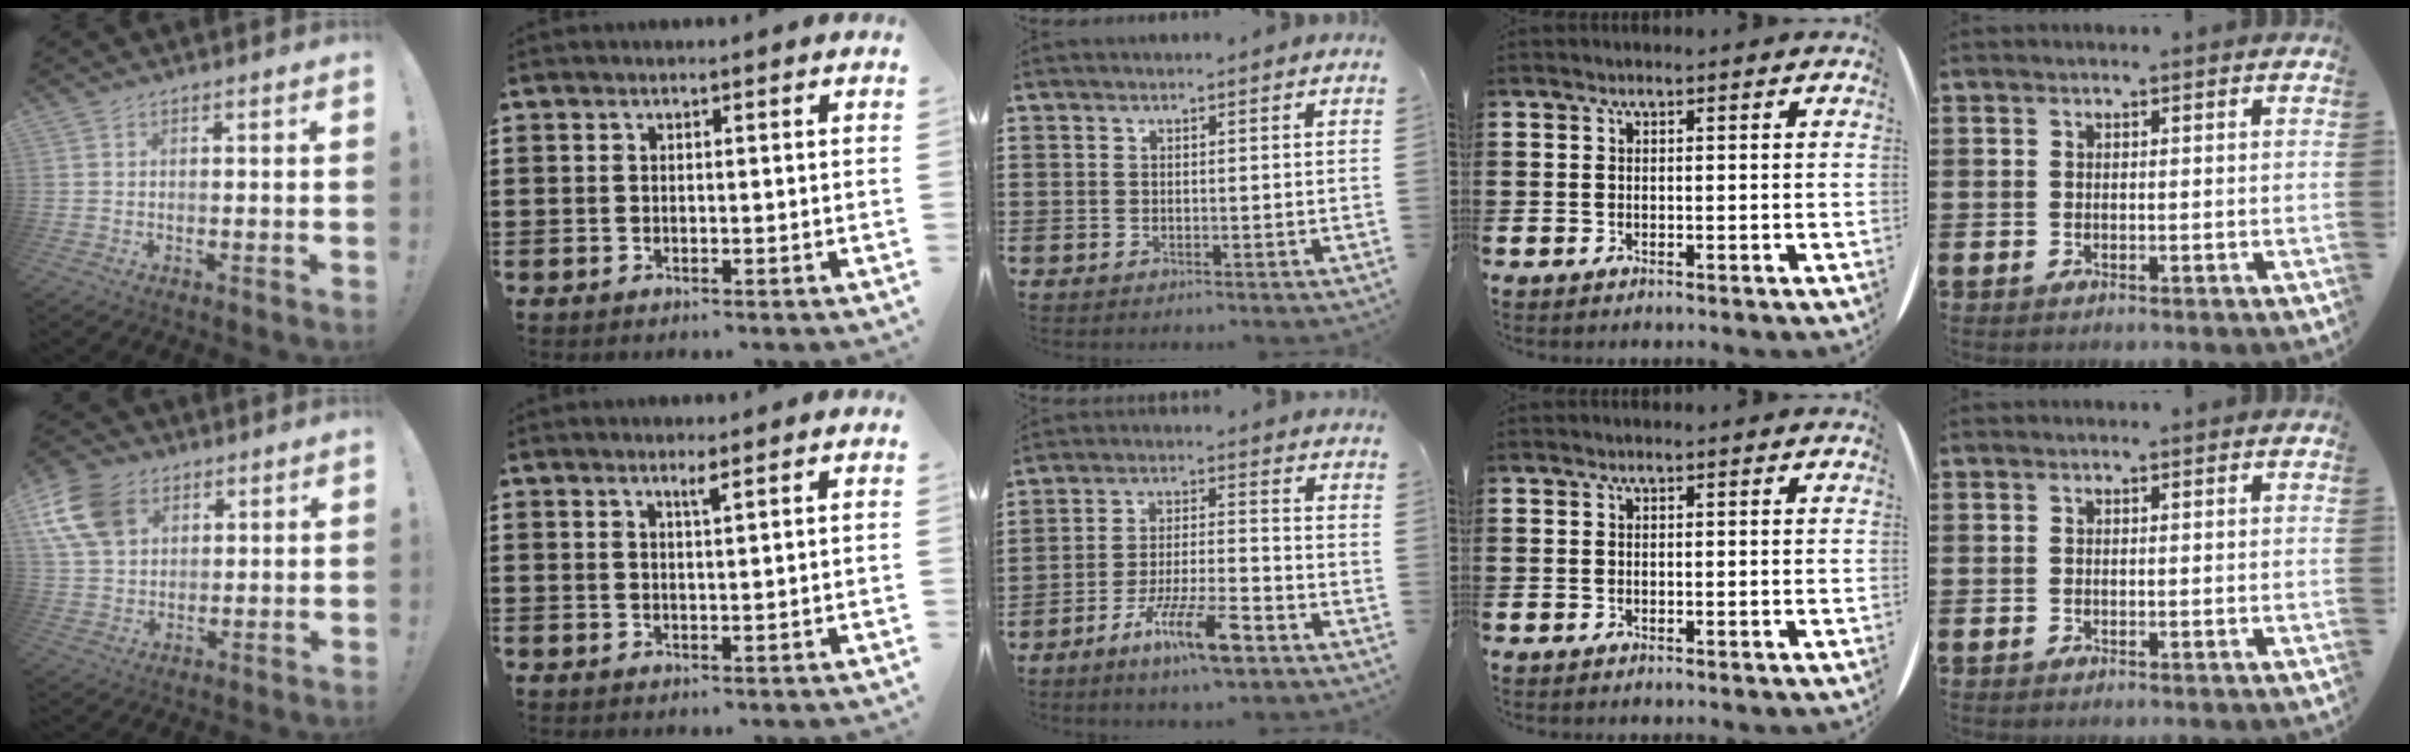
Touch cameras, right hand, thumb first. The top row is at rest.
{"thumb": {"total": 14.5, "force": [6.4, 10.4, 7.7], "torque": [-0.143, -0.019, 0.129]}, "index": {"total": 1.5, "force": [1.1, -0.1, 1.1], "torque": [-0.021, -0.002, 0.019]}, "middle": {"total": 9.6, "force": [-6.1, 1.9, 7.2], "torque": [-0.134, 0.001, -0.110]}}